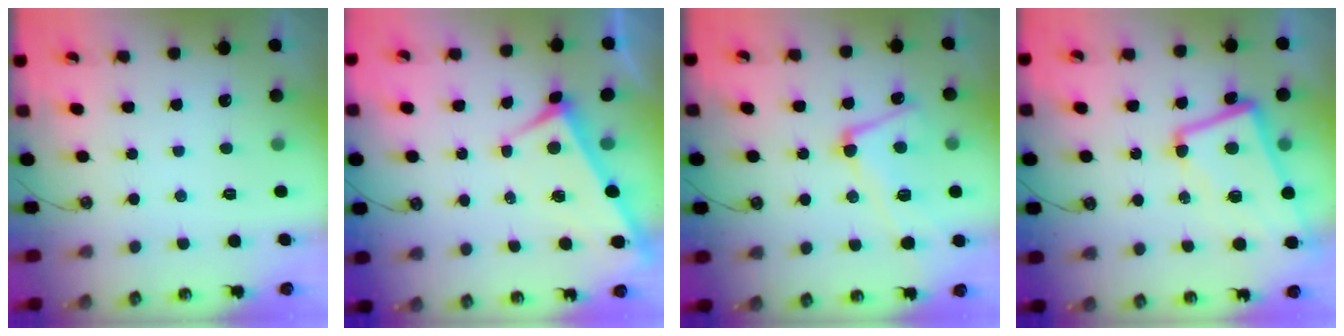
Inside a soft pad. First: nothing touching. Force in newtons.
{"total": 3.8, "press": 3.8, "slide": 0.4}
{"total": 6.8, "press": 6.7, "slide": 1.2}
{"total": 5.8, "press": 5.4, "slide": 2.2}